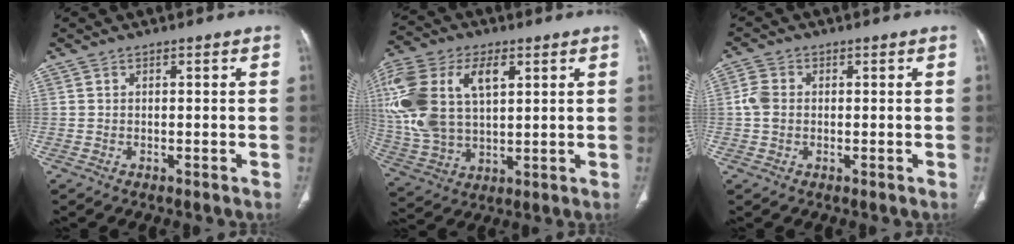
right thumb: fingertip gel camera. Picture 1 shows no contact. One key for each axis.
{"total": 22.3, "fx": 6.1, "fy": 13.2, "fz": 17.0, "tx": -0.386, "ty": 0.008, "tz": 0.117}
{"total": 3.4, "fx": -0.1, "fy": 2.6, "fz": 2.1, "tx": -0.049, "ty": 0.007, "tz": -0.008}